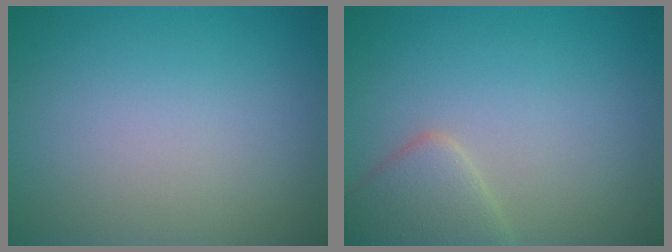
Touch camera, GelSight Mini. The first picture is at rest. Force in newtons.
{"total": 2.9, "press": 2.9, "slide": 0.1}